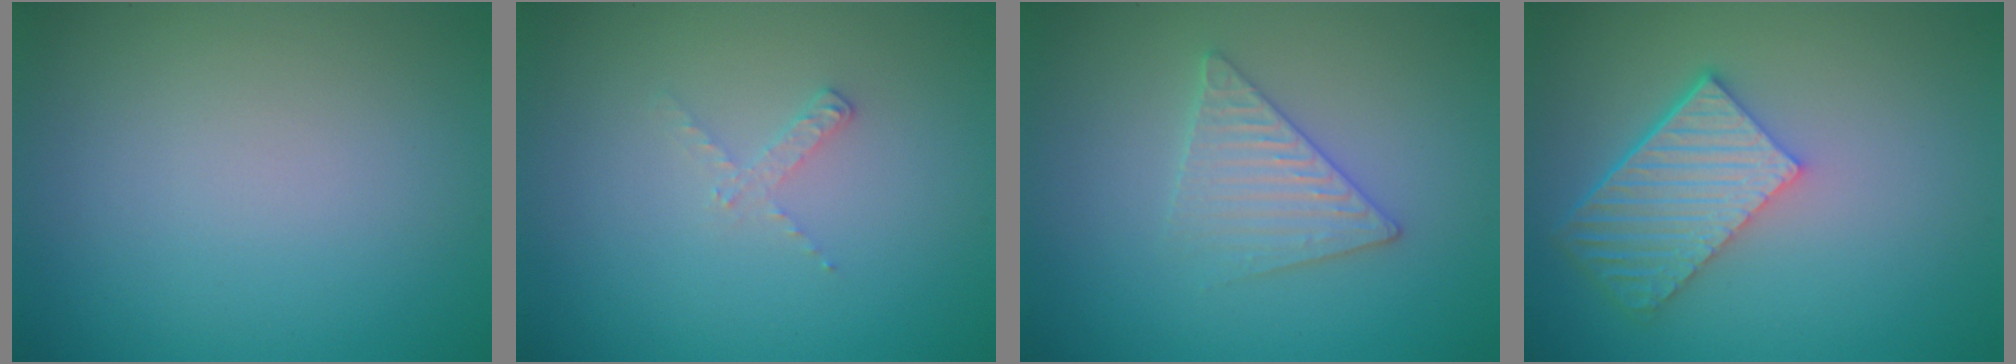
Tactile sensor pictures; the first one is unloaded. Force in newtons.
{"total": 1.1, "press": 1.1, "slide": 0.2}
{"total": 3.0, "press": 3.0, "slide": 0.3}
{"total": 5.7, "press": 4.3, "slide": 3.7}